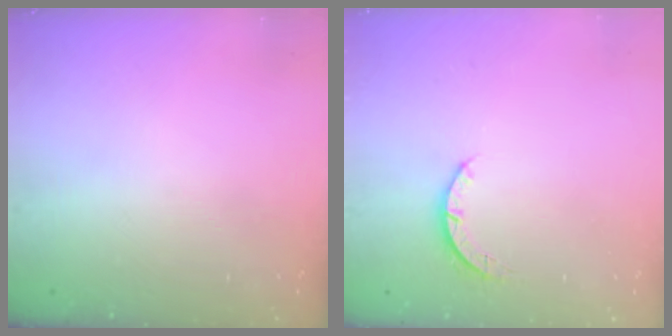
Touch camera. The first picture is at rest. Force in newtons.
{"total": 2.7, "press": 2.7, "slide": 0.4}